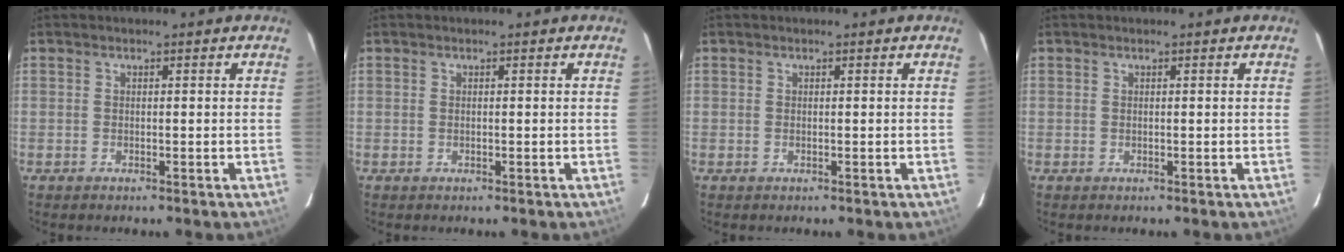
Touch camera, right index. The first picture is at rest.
{"total": 0.0}
{"total": 0.0}
{"total": 0.0}